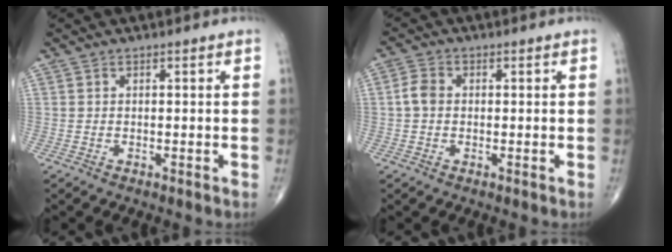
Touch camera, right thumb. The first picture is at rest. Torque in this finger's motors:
{"motor_torque": [-0.15, 0.19, 0.47, -0.23, 0.03]}